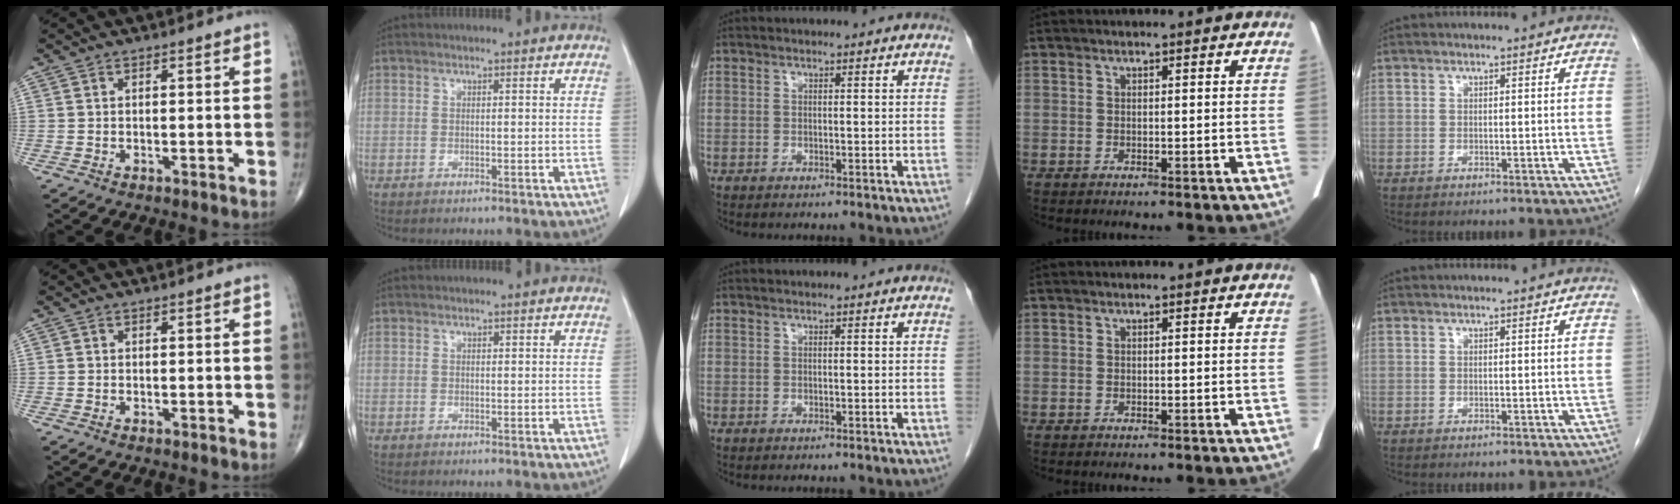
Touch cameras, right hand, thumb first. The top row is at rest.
{}